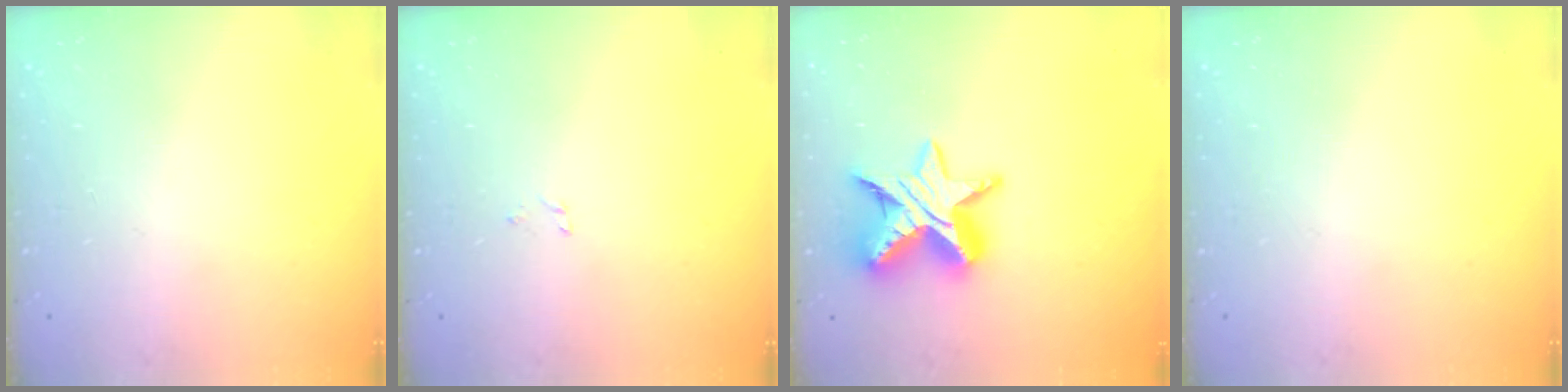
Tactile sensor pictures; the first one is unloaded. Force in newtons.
{"total": 1.6, "press": 1.5, "slide": 0.3}
{"total": 13.9, "press": 13.9, "slide": 0.6}
{"total": 0.0}